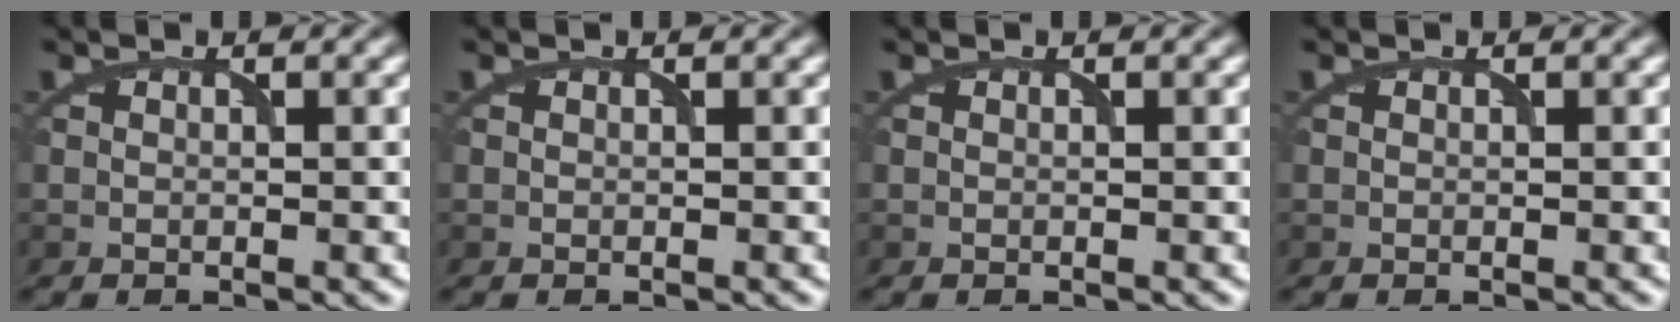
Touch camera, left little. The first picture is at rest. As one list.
[{"total": 0.0}, {"total": 0.0}, {"total": 0.0}]